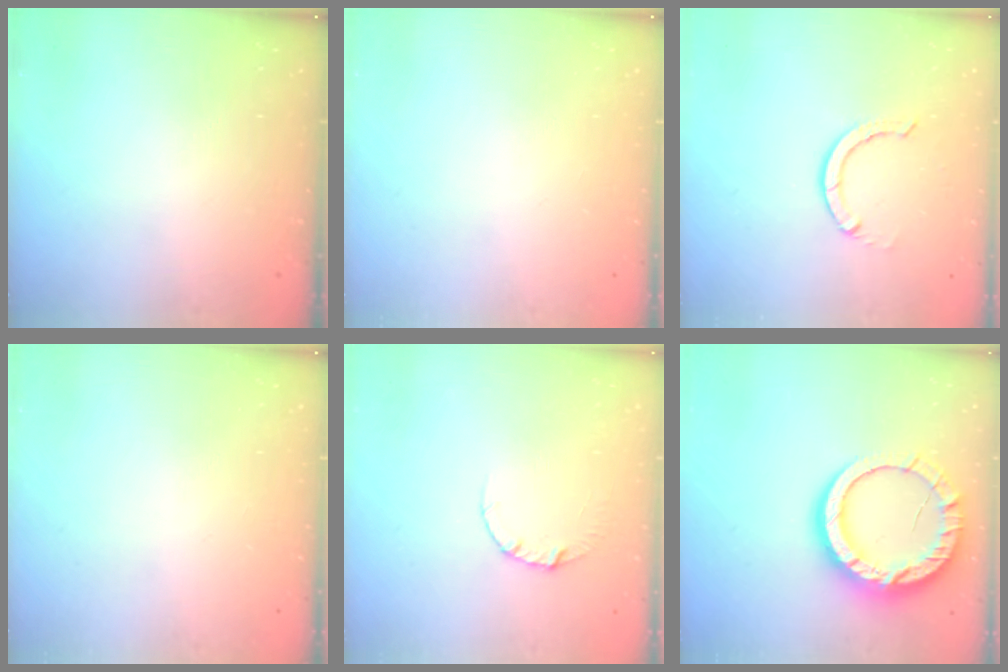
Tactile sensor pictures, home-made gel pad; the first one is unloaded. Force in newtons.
{"total": 0.0}
{"total": 3.7, "press": 3.7, "slide": 0.3}
{"total": 0.0}
{"total": 3.4, "press": 3.4, "slide": 0.4}
{"total": 16.7, "press": 16.6, "slide": 1.4}